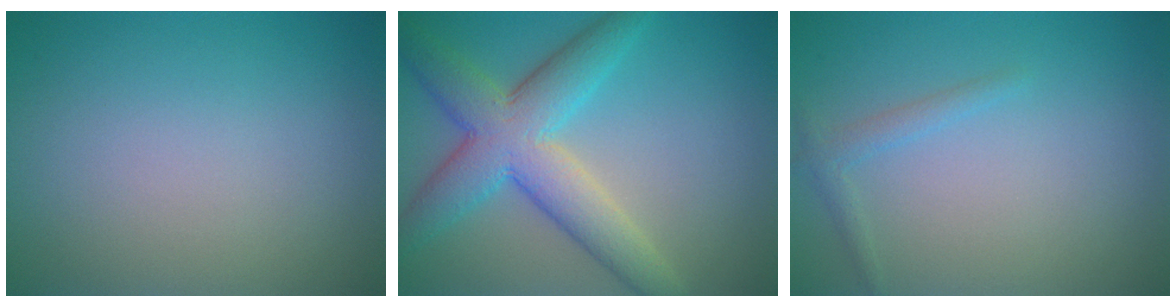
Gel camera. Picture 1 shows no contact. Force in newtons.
{"total": 7.5, "press": 7.5, "slide": 0.2}
{"total": 1.3, "press": 1.3, "slide": 0.1}